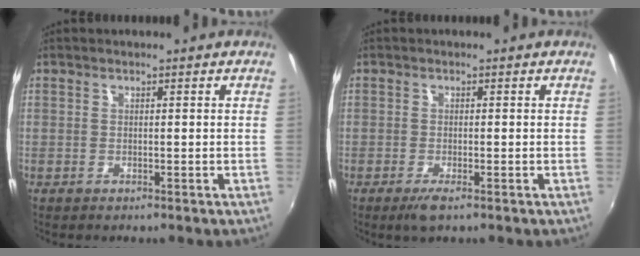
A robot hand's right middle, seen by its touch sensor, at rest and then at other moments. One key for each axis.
{"total": 2.3, "fx": -1.4, "fy": 0.3, "fz": 1.8, "tx": -0.038, "ty": -0.009, "tz": -0.024}